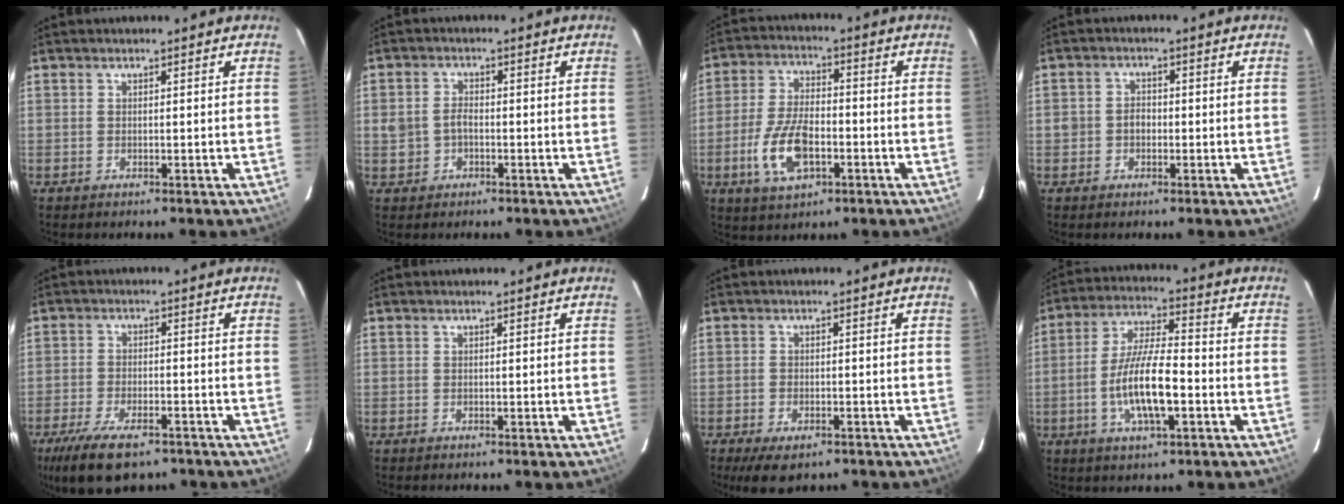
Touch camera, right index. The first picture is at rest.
{"total": 3.5, "force": [-0.7, 2.8, 2.0], "torque": [-0.044, 0.006, -0.007]}
{"total": 11.5, "force": [-3.9, 5.6, 9.3], "torque": [-0.197, -0.003, -0.068]}
{"total": 2.8, "force": [-0.8, 2.5, 1.2], "torque": [-0.024, 0.008, -0.012]}
{"total": 13.2, "force": [-9.2, 5.3, 7.8], "torque": [-0.181, -0.033, -0.155]}
{"total": 0.0}
{"total": 6.3, "force": [-4.4, 2.7, 3.6], "torque": [-0.085, -0.021, -0.070]}
{"total": 12.0, "force": [-3.4, 3.1, 11.1], "torque": [-0.220, -0.005, -0.062]}